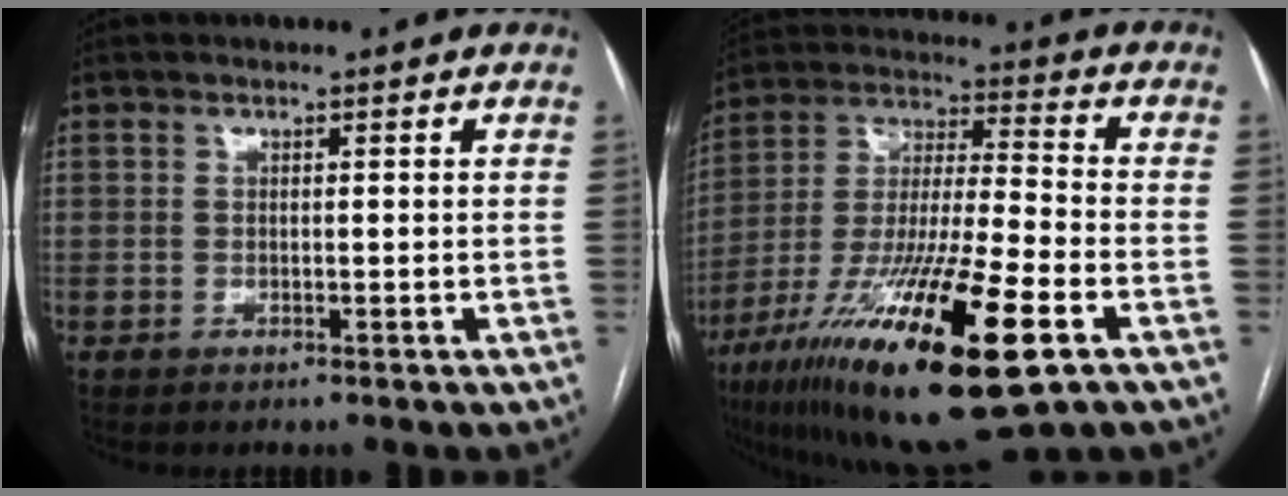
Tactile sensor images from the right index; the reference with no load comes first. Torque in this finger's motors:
{"motor_torque": [2.14, 0.00, 1.03, 0.21]}